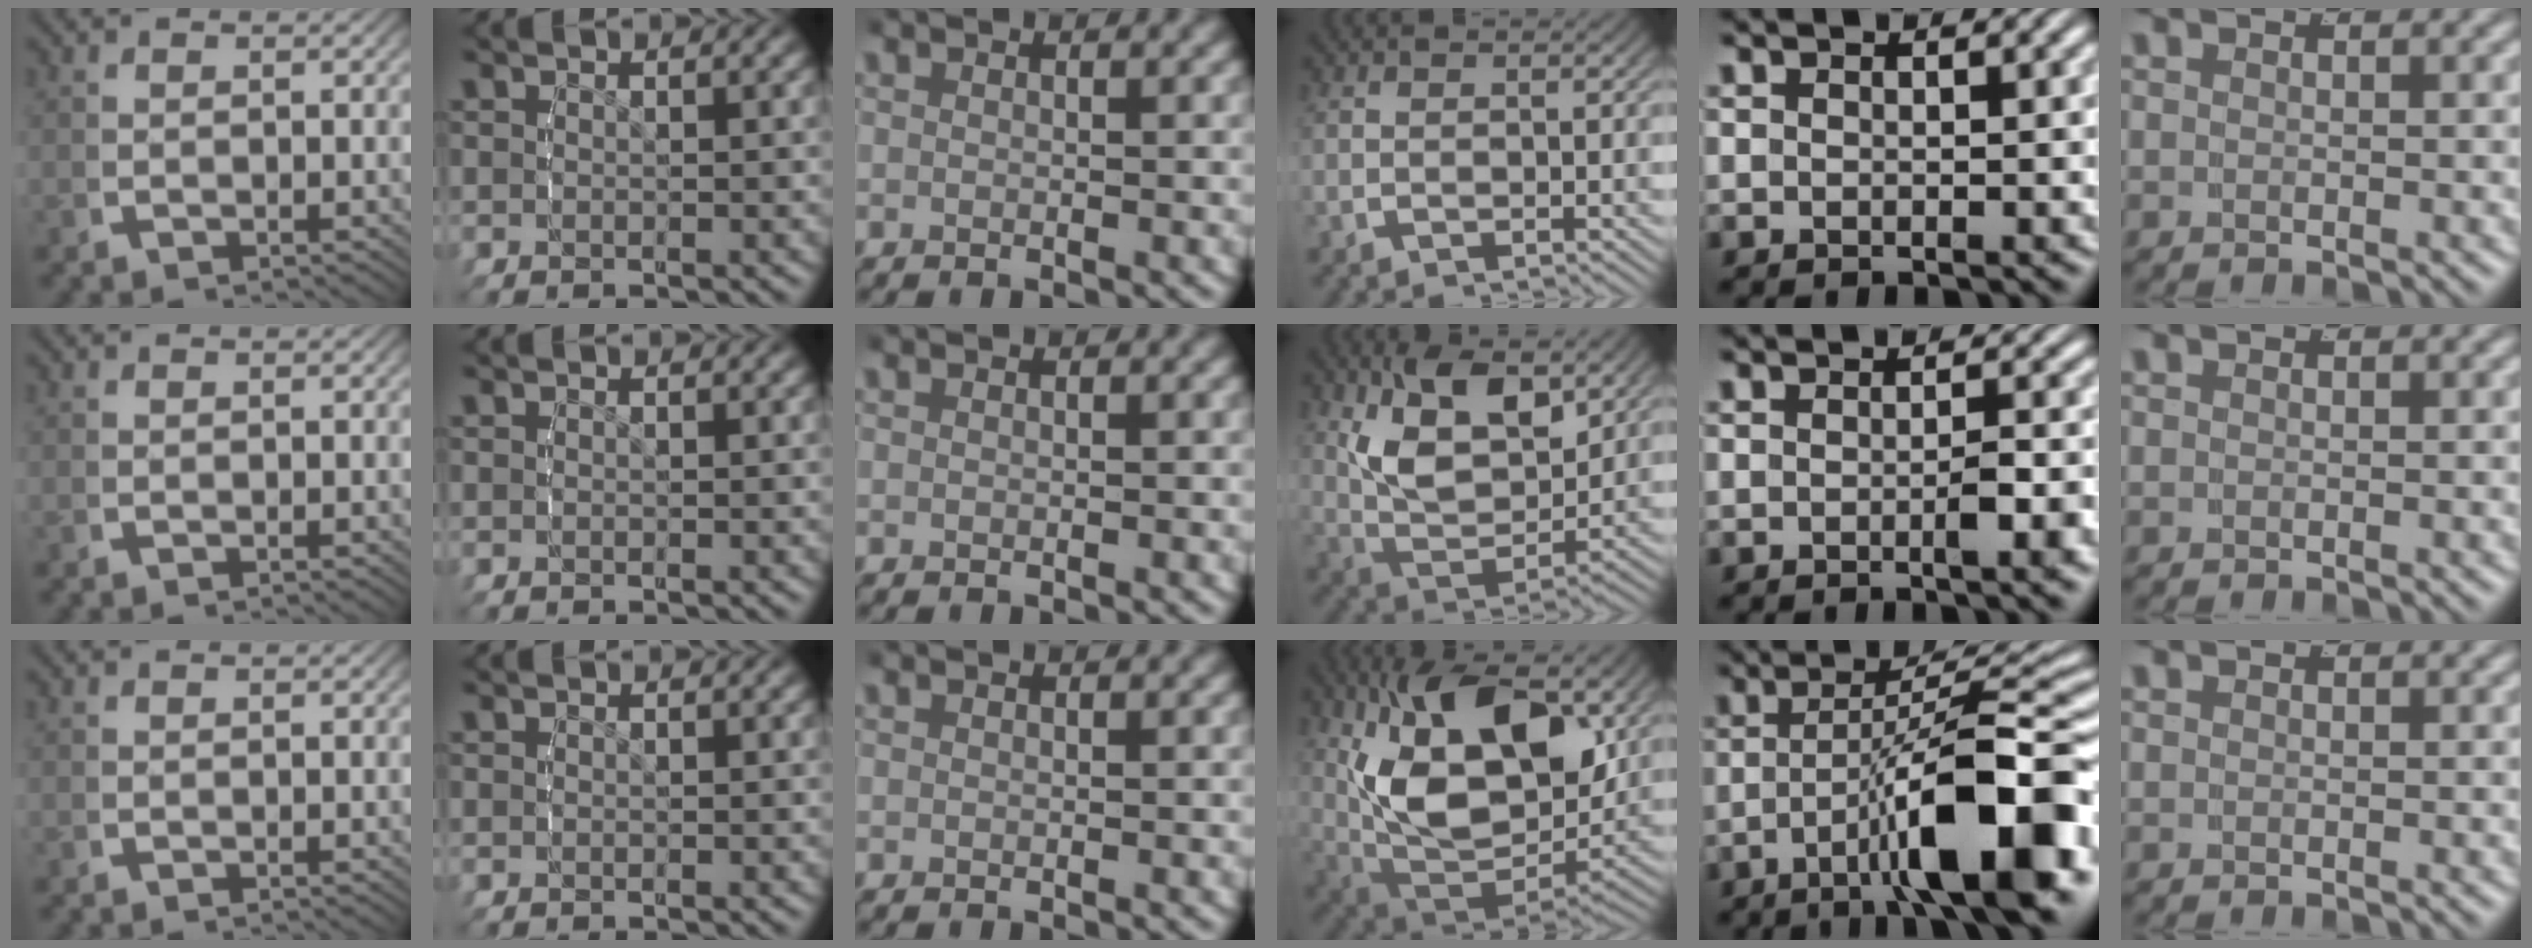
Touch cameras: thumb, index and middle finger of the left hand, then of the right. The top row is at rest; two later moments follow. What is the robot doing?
{"motion": "lift_and_place", "object": "bottle cap"}